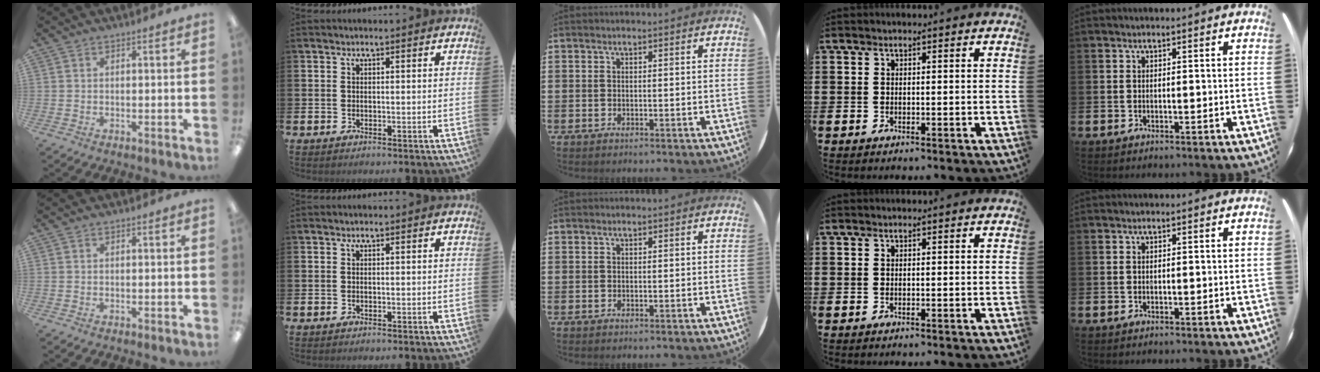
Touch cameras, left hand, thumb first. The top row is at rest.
{}